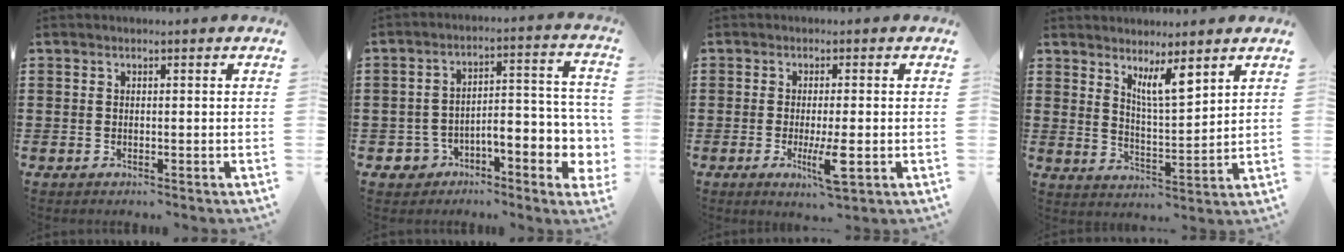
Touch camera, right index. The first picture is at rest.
{"total": 5.2, "force": [-2.3, 3.1, 3.5], "torque": [-0.065, -0.008, -0.046]}
{"total": 5.9, "force": [-1.7, 0.9, 5.6], "torque": [-0.111, -0.020, -0.031]}
{"total": 5.8, "force": [4.2, 0.9, 3.9], "torque": [-0.079, -0.013, 0.071]}